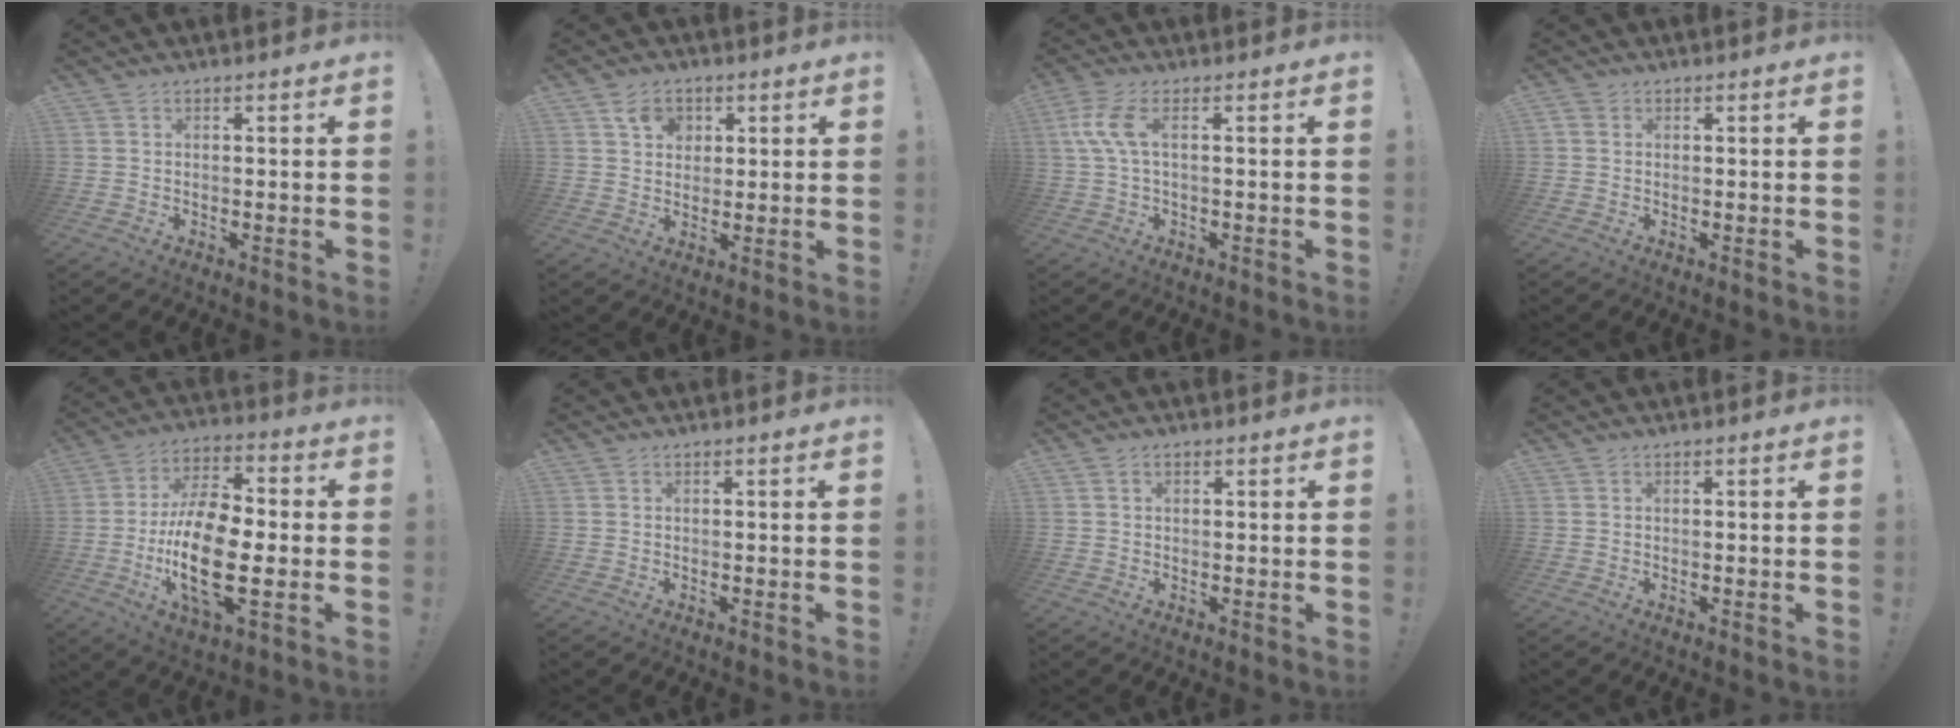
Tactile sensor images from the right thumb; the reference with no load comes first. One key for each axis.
{"total": 6.6, "fx": 2.8, "fy": 5.1, "fz": 3.1, "tx": -0.046, "ty": -0.001, "tz": 0.051}
{"total": 7.1, "fx": 1.2, "fy": 2.2, "fz": 6.6, "tx": -0.147, "ty": -0.003, "tz": 0.022}
{"total": 1.4, "fx": 0.5, "fy": 1.2, "fz": 0.6, "tx": -0.010, "ty": 0.003, "tz": 0.009}
{"total": 19.5, "fx": -3.9, "fy": 9.0, "fz": 16.8, "tx": -0.332, "ty": 0.003, "tz": -0.066}
{"total": 0.0}
{"total": 0.9, "fx": 0.4, "fy": 0.6, "fz": 0.5, "tx": -0.002, "ty": -0.001, "tz": 0.006}
{"total": 0.0}